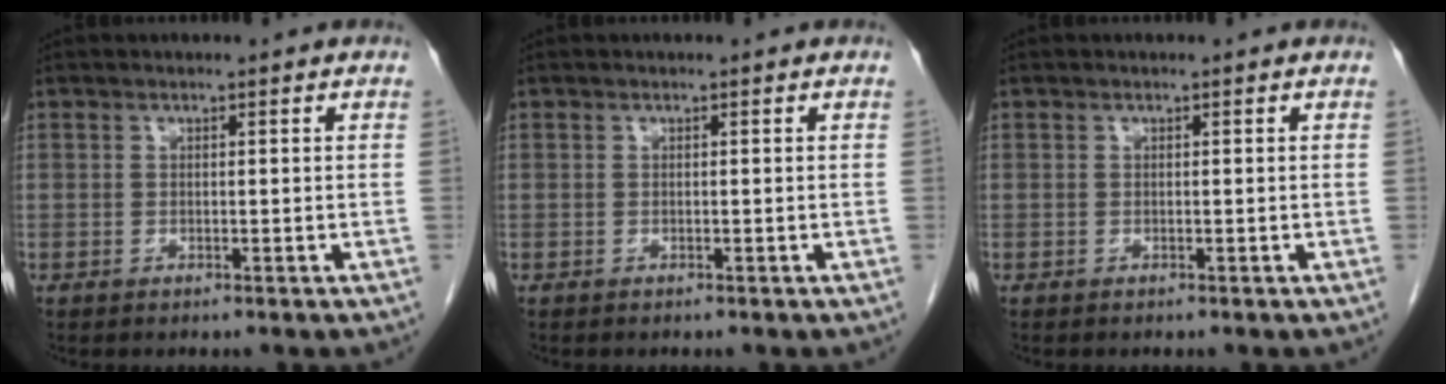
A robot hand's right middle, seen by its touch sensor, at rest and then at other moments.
{"total": 0.0}
{"total": 0.0}